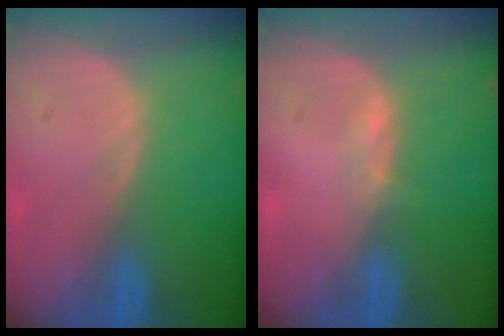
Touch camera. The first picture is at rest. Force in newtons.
{"total": 1.0, "press": 0.8, "slide": 0.5}